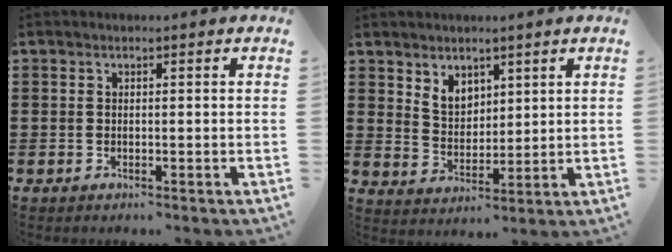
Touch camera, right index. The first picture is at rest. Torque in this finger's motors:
{"motor_torque": [0.49, 0.40, 0.10, 0.07]}